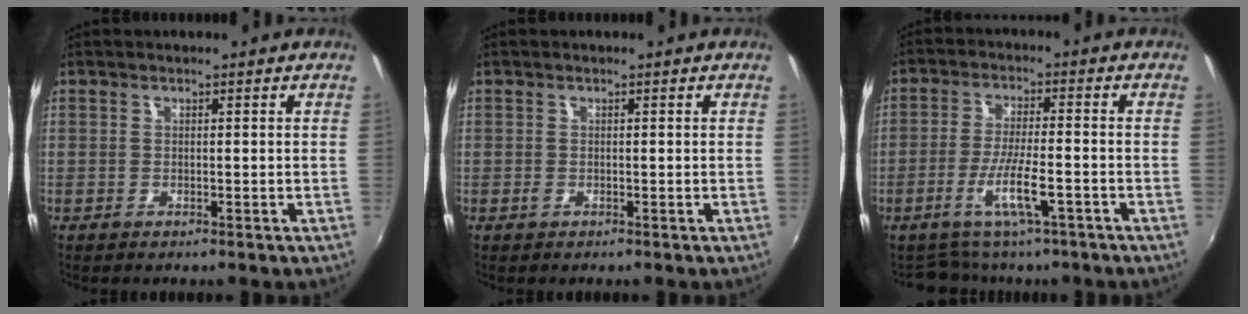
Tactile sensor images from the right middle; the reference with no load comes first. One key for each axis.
{"total": 0.6, "fx": -0.3, "fy": 0.4, "fz": 0.3, "tx": -0.005, "ty": -0.002, "tz": -0.006}
{"total": 8.0, "fx": -5.0, "fy": 2.3, "fz": 5.8, "tx": -0.120, "ty": -0.012, "tz": -0.084}